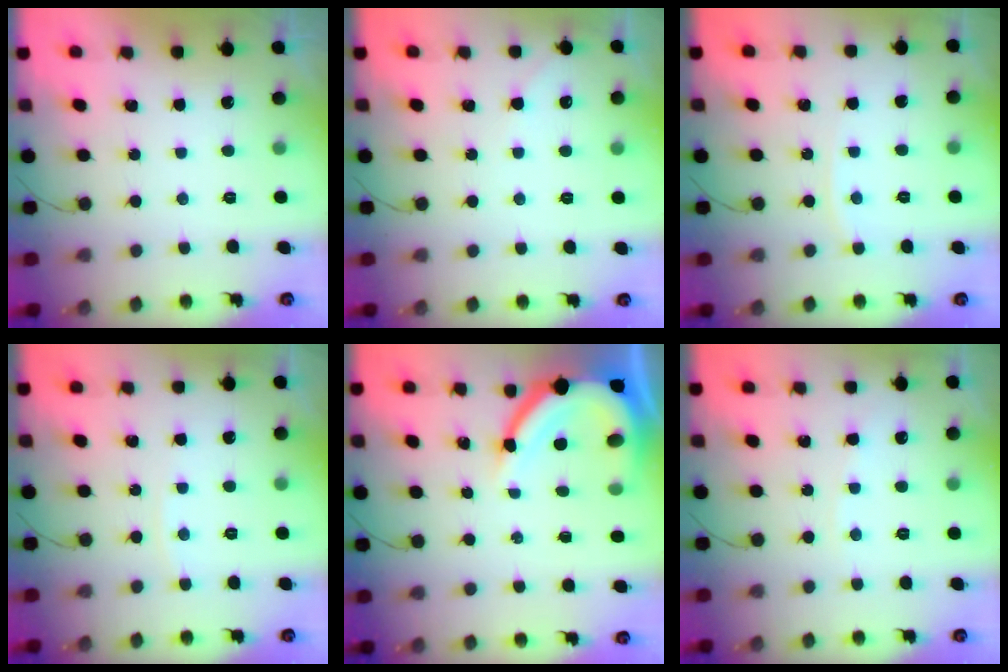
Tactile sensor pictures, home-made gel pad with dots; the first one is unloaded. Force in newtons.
{"total": 2.7, "press": 2.7, "slide": 0.4}
{"total": 2.8, "press": 2.7, "slide": 0.3}
{"total": 3.5, "press": 3.4, "slide": 0.5}
{"total": 10.3, "press": 10.2, "slide": 1.2}
{"total": 2.9, "press": 2.9, "slide": 0.4}